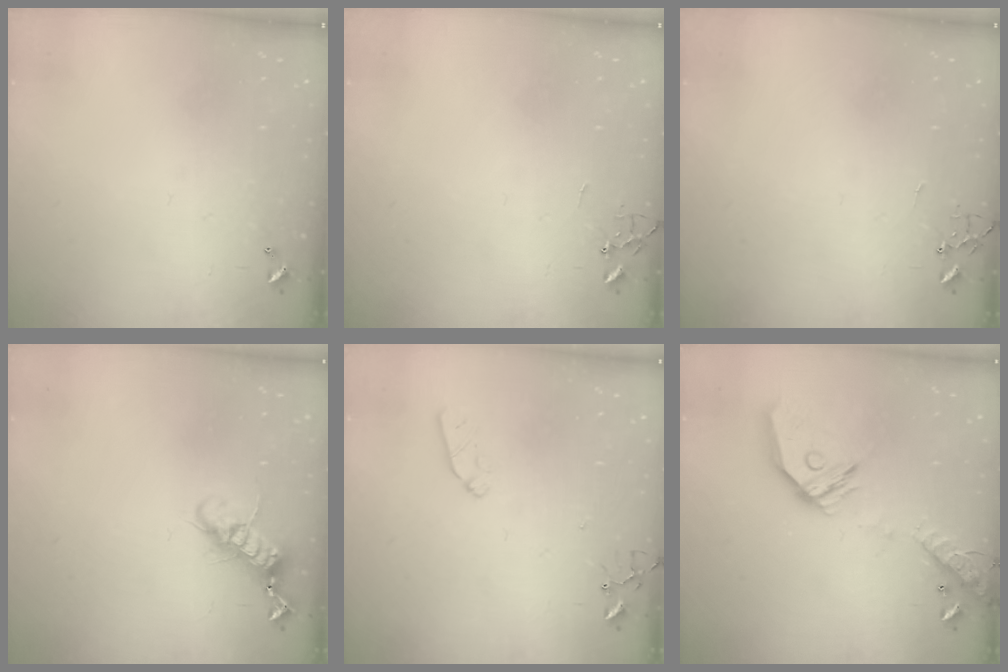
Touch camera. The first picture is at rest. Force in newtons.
{"total": 0.0}
{"total": 0.0}
{"total": 11.8, "press": 11.7, "slide": 1.4}
{"total": 5.9, "press": 5.8, "slide": 0.8}
{"total": 17.2, "press": 17.0, "slide": 2.2}